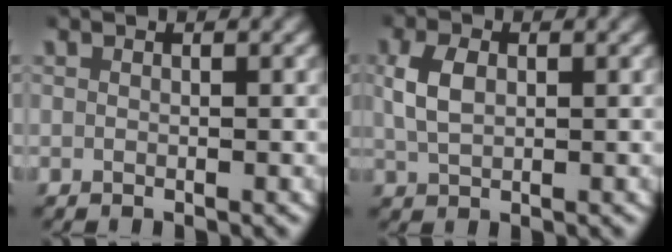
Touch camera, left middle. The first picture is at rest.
{"total": 3.0, "force": [0.5, 1.9, 2.2], "torque": [-0.054, 0.001, 0.014]}